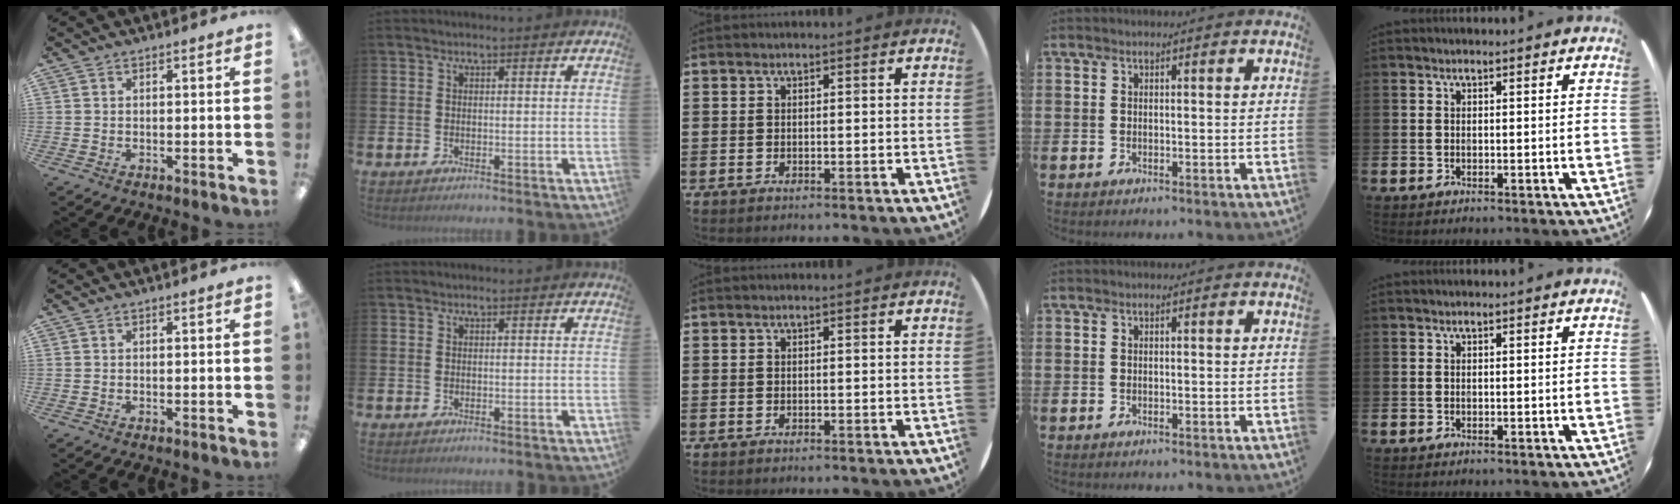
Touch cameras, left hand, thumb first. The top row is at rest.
{}